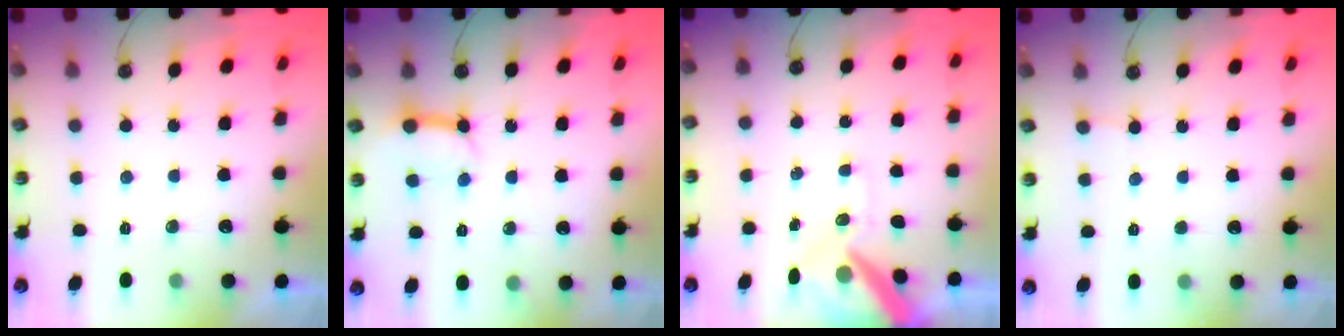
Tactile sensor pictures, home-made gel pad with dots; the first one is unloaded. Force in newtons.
{"total": 11.0, "press": 10.9, "slide": 1.2}
{"total": 11.9, "press": 11.8, "slide": 1.7}
{"total": 1.4, "press": 1.4, "slide": 0.1}